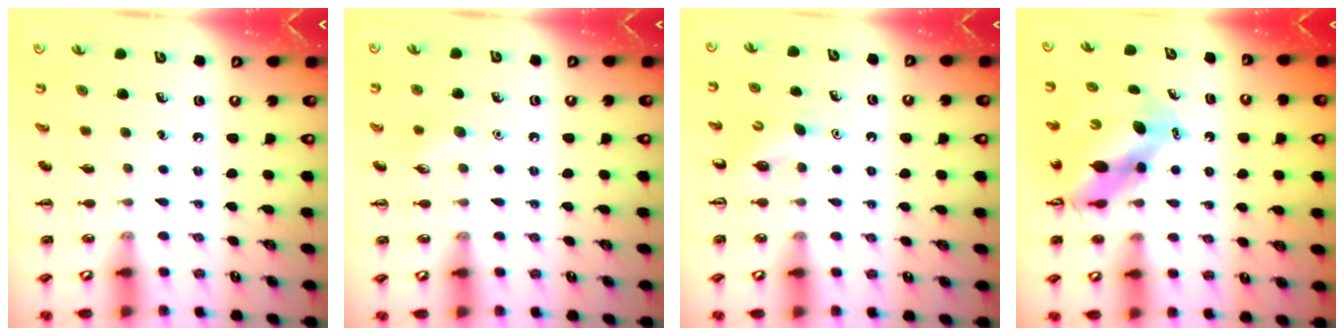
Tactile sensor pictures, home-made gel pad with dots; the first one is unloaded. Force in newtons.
{"total": 5.6, "press": 5.4, "slide": 1.5}
{"total": 4.7, "press": 4.5, "slide": 1.4}
{"total": 9.7, "press": 9.3, "slide": 2.9}